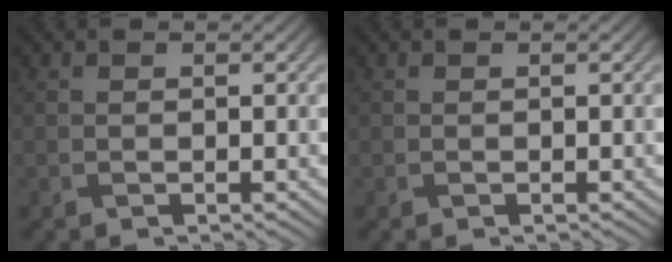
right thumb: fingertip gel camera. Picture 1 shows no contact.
{"total": 0.0}